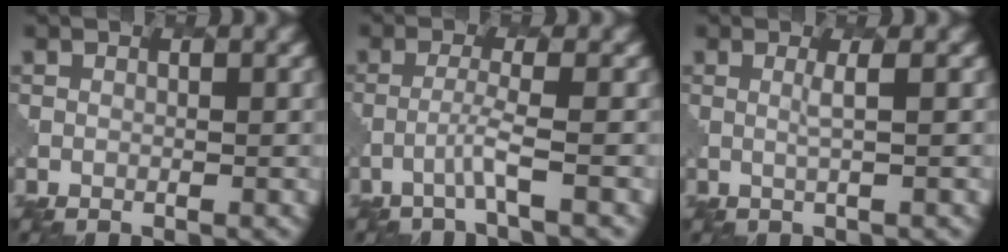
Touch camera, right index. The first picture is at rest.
{"total": 1.8, "force": [-1.0, 0.0, 1.6], "torque": [-0.027, 0.004, -0.031]}
{"total": 1.1, "force": [0.4, 0.3, 1.0], "torque": [-0.019, -0.003, 0.005]}